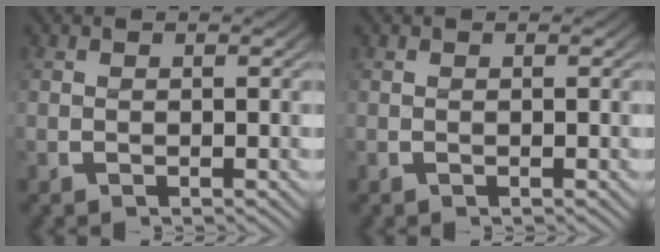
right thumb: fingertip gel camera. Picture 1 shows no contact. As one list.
[{"total": 0.0}]